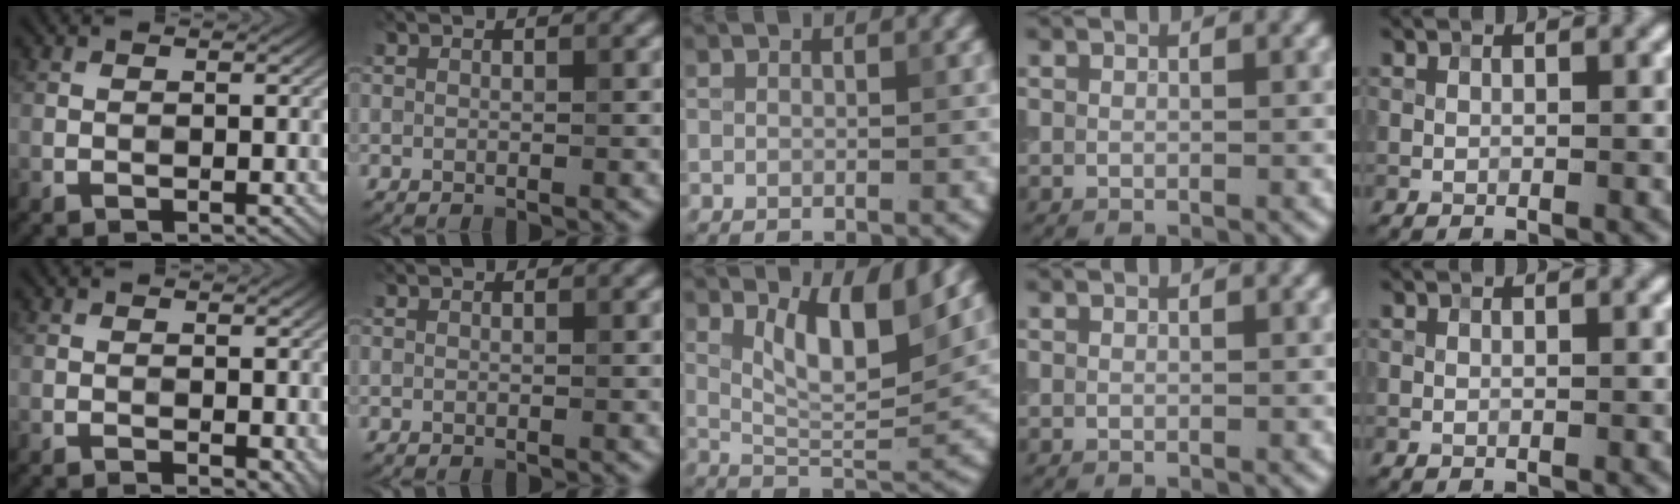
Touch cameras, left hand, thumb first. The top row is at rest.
{"thumb": {"total": 2.1, "force": [-0.7, 1.1, 1.6], "torque": [-0.021, -0.011, -0.005]}, "middle": {"total": 6.0, "force": [3.0, 1.7, 5.0], "torque": [-0.086, -0.011, 0.055]}}